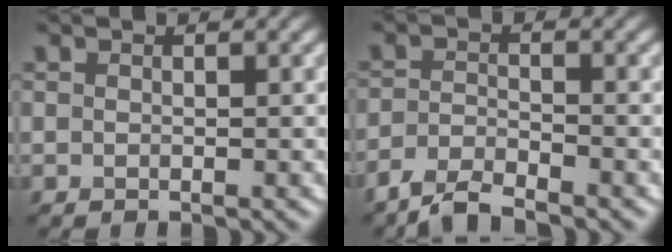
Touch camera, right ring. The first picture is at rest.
{"total": 3.4, "force": [-3.0, 0.5, 1.4], "torque": [-0.032, -0.004, -0.068]}